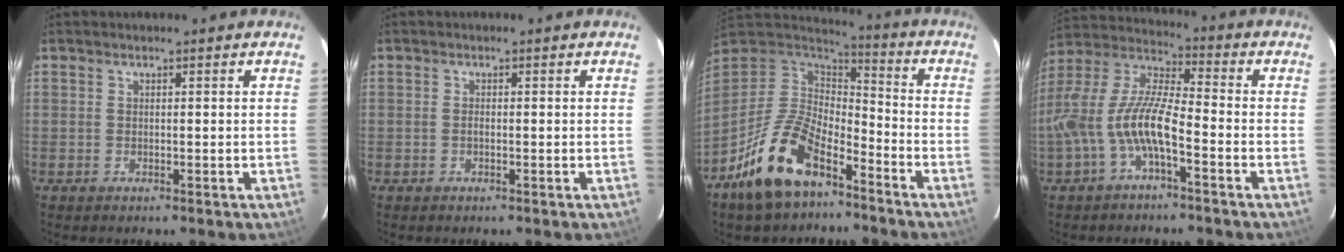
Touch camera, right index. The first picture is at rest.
{"total": 0.6, "force": [-0.2, 0.3, 0.5], "torque": [-0.011, 0.001, -0.005]}
{"total": 17.1, "force": [-10.7, 7.9, 10.8], "torque": [-0.225, -0.007, -0.197]}
{"total": 12.9, "force": [-4.9, 3.4, 11.4], "torque": [-0.242, 0.004, -0.095]}